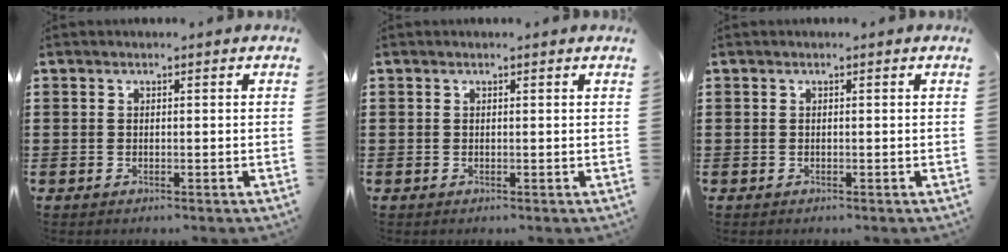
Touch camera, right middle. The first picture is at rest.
{"total": 0.0}
{"total": 0.0}